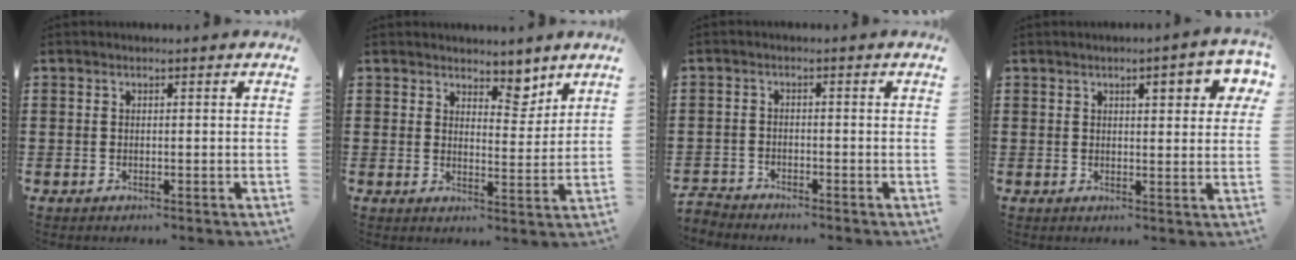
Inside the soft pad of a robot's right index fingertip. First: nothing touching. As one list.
[{"total": 4.8, "force": [4.1, 2.2, 1.2], "torque": [-0.022, -0.014, 0.072]}, {"total": 2.1, "force": [-2.0, 0.3, -0.2], "torque": [-0.003, 0.000, -0.046]}, {"total": 4.6, "force": [2.1, 1.3, 3.9], "torque": [-0.056, -0.002, 0.029]}]